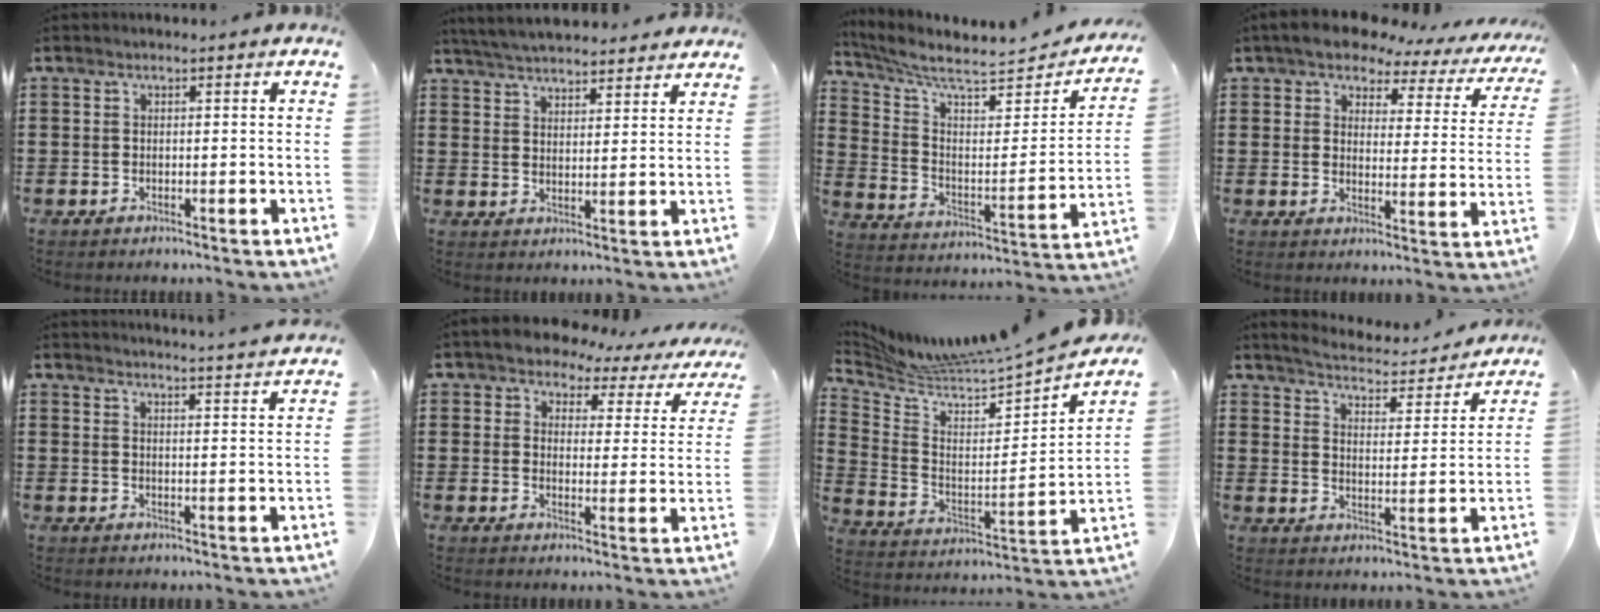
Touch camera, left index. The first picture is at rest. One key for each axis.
{"total": 5.0, "fx": 4.9, "fy": 0.4, "fz": 0.9, "tx": -0.033, "ty": -0.018, "tz": 0.091}
{"total": 6.7, "fx": 5.5, "fy": 1.0, "fz": 3.6, "tx": -0.098, "ty": -0.043, "tz": 0.090}
{"total": 6.0, "fx": 5.3, "fy": 2.1, "fz": 1.9, "tx": -0.061, "ty": -0.024, "tz": 0.090}
{"total": 3.3, "fx": 3.2, "fy": -0.9, "fz": 0.2, "tx": -0.007, "ty": -0.027, "tz": 0.053}
{"total": 4.5, "fx": 4.0, "fy": 1.9, "fz": 0.9, "tx": -0.046, "ty": -0.019, "tz": 0.066}
{"total": 5.4, "fx": 5.3, "fy": -0.8, "fz": 1.0, "tx": -0.053, "ty": -0.068, "tz": 0.081}
{"total": 3.8, "fx": 3.8, "fy": -0.2, "fz": 0.3, "tx": -0.031, "ty": -0.035, "tz": 0.058}